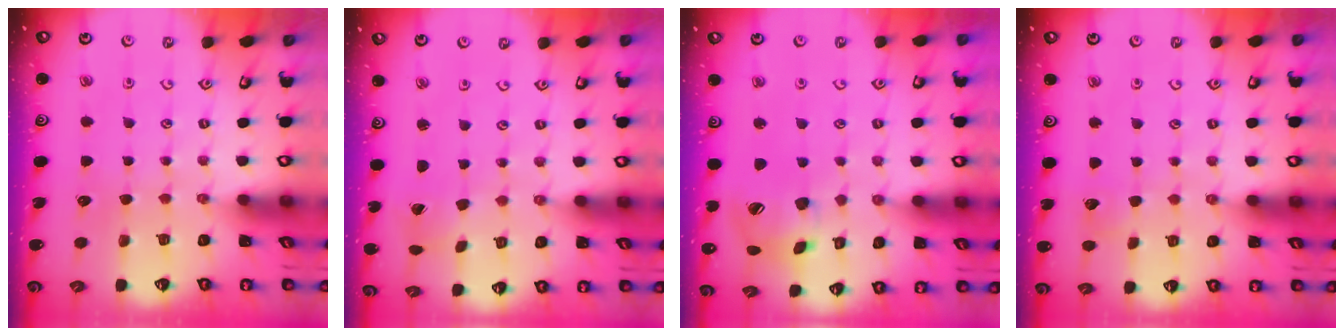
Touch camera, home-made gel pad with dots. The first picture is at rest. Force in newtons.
{"total": 1.1, "press": 1.0, "slide": 0.1}
{"total": 15.0, "press": 14.9, "slide": 2.1}
{"total": 3.9, "press": 3.8, "slide": 0.5}